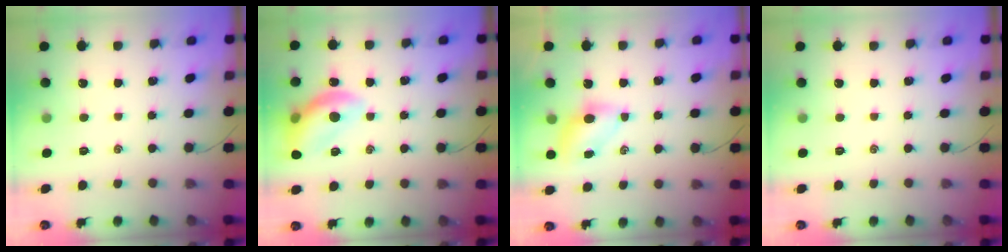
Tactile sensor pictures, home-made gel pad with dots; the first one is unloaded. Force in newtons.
{"total": 13.6, "press": 13.5, "slide": 1.8}
{"total": 5.2, "press": 5.2, "slide": 0.4}
{"total": 0.0}